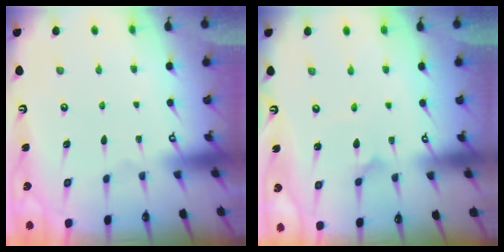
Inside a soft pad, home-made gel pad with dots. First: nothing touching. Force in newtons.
{"total": 1.5, "press": 1.5, "slide": 0.1}